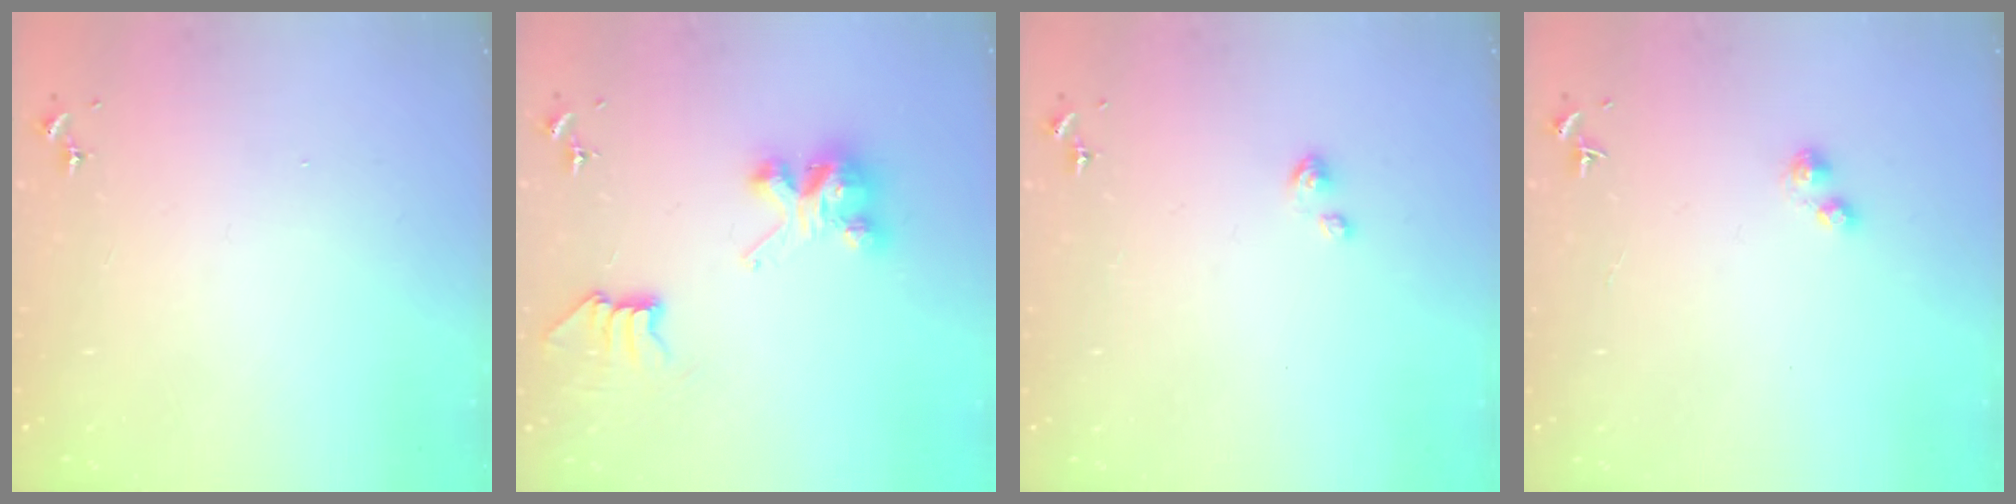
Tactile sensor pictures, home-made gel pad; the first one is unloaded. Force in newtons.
{"total": 8.1, "press": 8.1, "slide": 0.1}
{"total": 3.5, "press": 3.4, "slide": 0.4}
{"total": 2.1, "press": 2.1, "slide": 0.4}